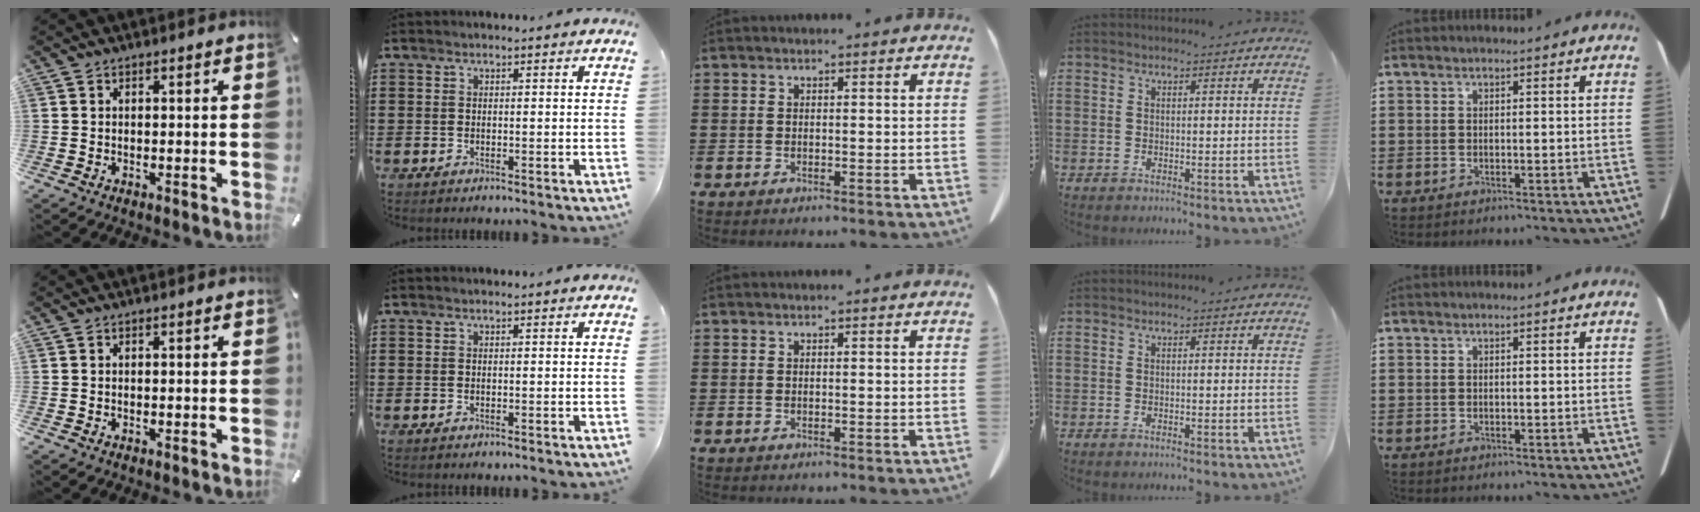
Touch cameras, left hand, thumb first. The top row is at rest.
{}